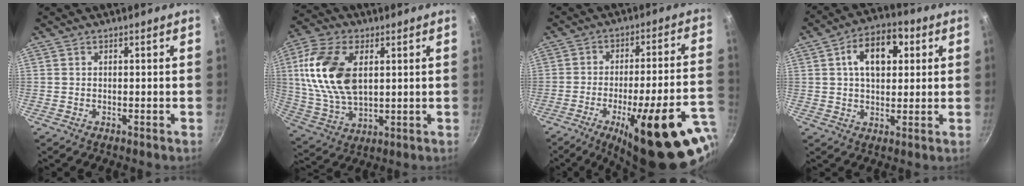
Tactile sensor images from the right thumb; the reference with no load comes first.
{"total": 17.2, "force": [3.7, 10.1, 13.4], "torque": [-0.250, -0.005, 0.075]}
{"total": 26.5, "force": [-12.1, 7.2, 22.4], "torque": [-0.261, 0.039, -0.167]}
{"total": 11.7, "force": [3.3, 7.3, 8.6], "torque": [-0.104, 0.008, 0.041]}